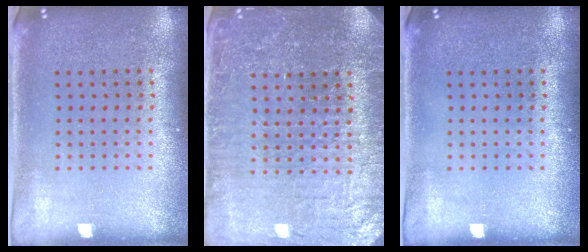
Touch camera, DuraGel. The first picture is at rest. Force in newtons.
{"total": 4.4, "press": 4.2, "slide": 1.4}
{"total": 0.0}